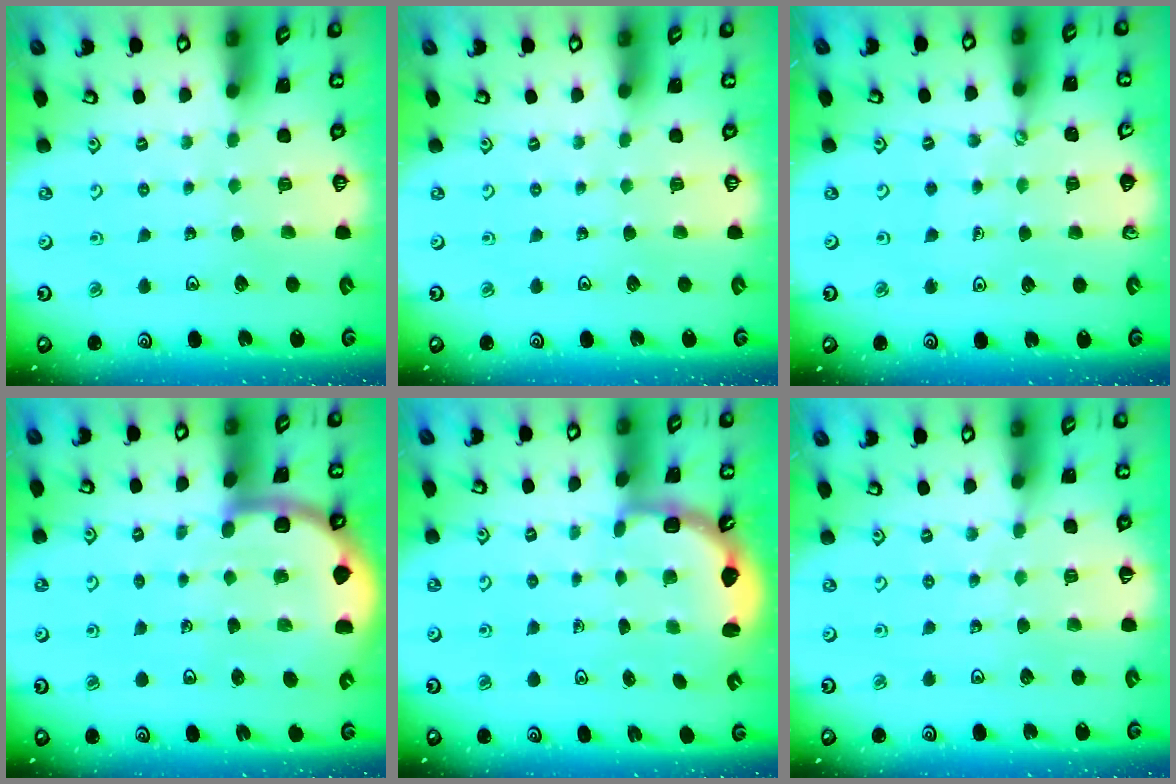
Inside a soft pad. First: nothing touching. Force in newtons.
{"total": 0.0}
{"total": 0.5, "press": 0.5, "slide": 0.1}
{"total": 7.2, "press": 7.2, "slide": 0.8}
{"total": 3.3, "press": 2.4, "slide": 2.3}
{"total": 5.4, "press": 5.4, "slide": 0.9}